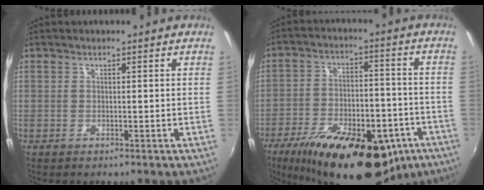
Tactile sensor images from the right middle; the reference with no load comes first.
{"total": 25.3, "force": [-15.6, 11.1, 16.6], "torque": [-0.290, -0.027, -0.218]}